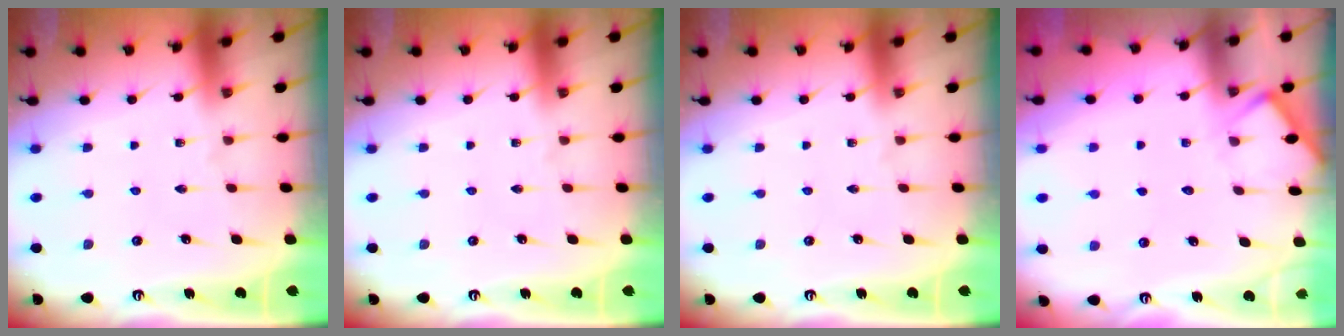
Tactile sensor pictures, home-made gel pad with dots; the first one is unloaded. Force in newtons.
{"total": 0.0}
{"total": 0.0}
{"total": 5.4, "press": 5.4, "slide": 0.6}